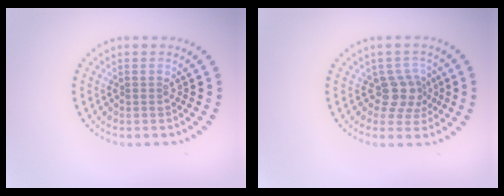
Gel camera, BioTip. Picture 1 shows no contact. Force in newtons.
{"total": 2.8, "press": 2.2, "slide": 1.7}